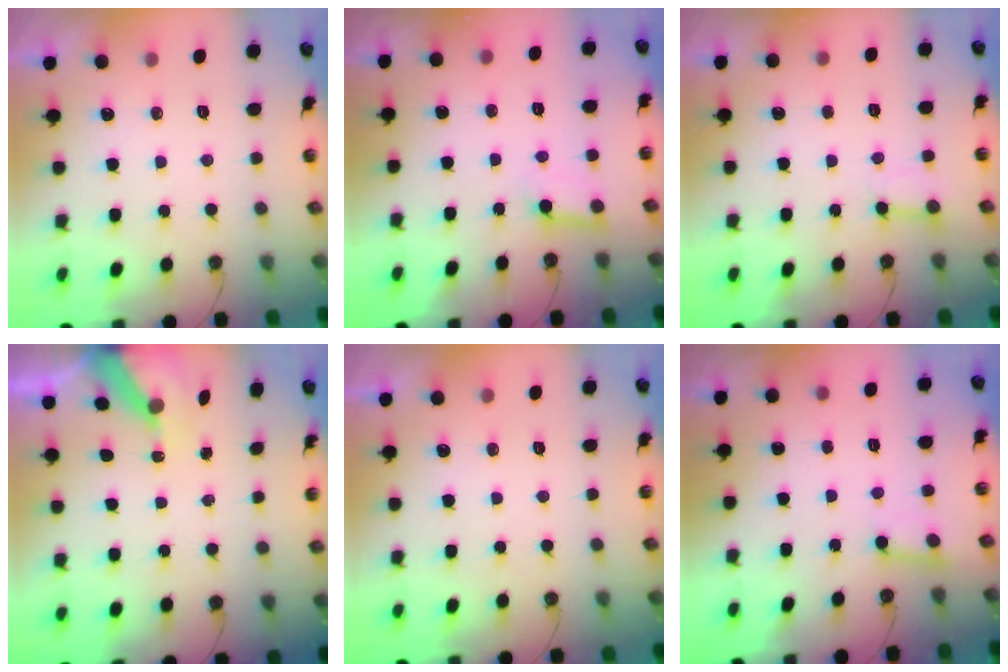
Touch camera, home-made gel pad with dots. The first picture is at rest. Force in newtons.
{"total": 4.0, "press": 4.0, "slide": 0.3}
{"total": 2.6, "press": 2.6, "slide": 0.4}
{"total": 7.0, "press": 7.0, "slide": 0.8}
{"total": 0.0}
{"total": 2.8, "press": 2.7, "slide": 0.6}